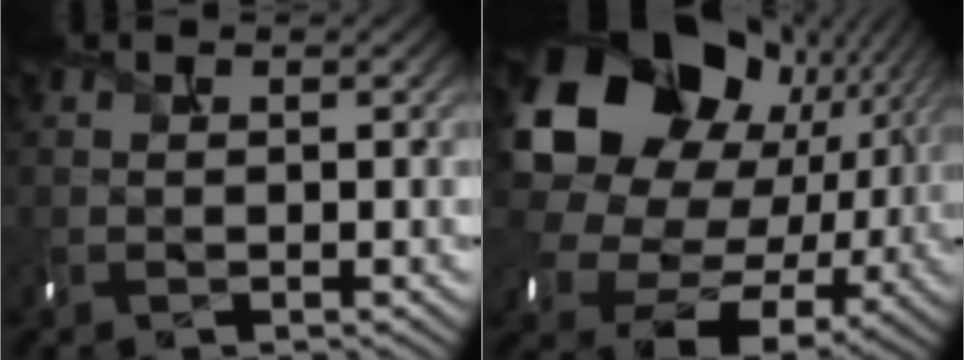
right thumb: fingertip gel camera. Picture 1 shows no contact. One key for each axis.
{"total": 20.5, "fx": 5.2, "fy": 16.5, "fz": 11.1, "tx": -0.270, "ty": -0.011, "tz": 0.109}